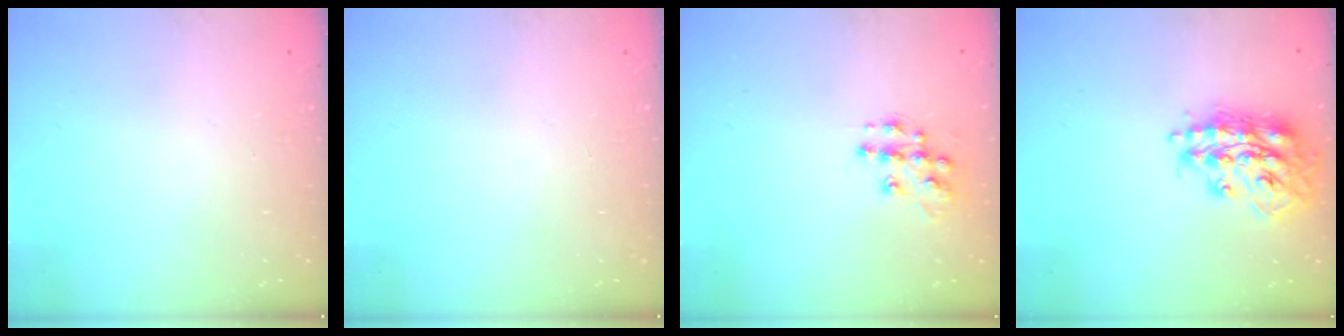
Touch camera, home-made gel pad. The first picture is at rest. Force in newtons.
{"total": 0.0}
{"total": 11.4, "press": 11.4, "slide": 0.8}
{"total": 17.5, "press": 17.5, "slide": 1.2}